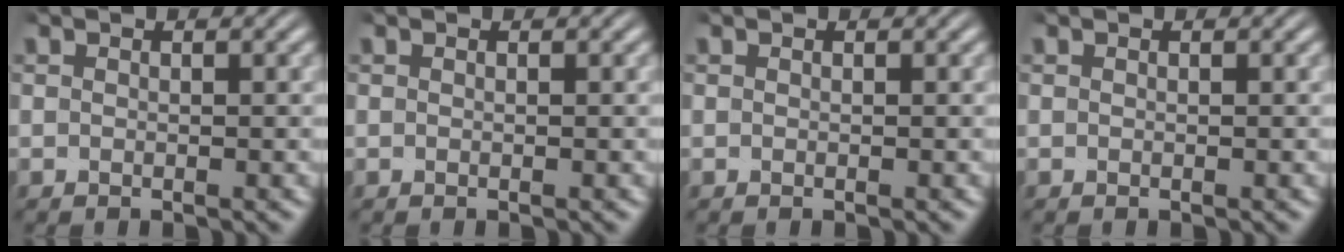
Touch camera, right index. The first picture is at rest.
{"total": 0.0}
{"total": 0.0}
{"total": 0.0}